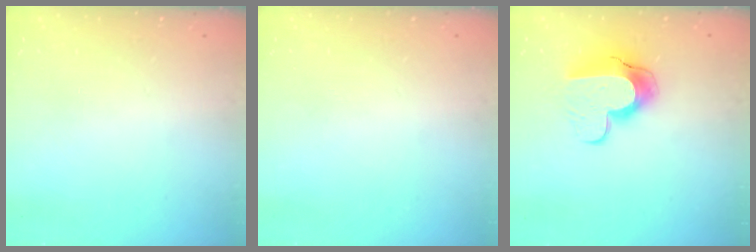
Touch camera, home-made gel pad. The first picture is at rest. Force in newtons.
{"total": 0.0}
{"total": 12.2, "press": 12.2, "slide": 0.8}